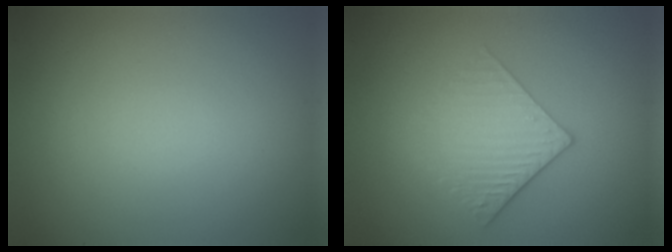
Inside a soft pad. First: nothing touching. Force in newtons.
{"total": 3.0, "press": 2.6, "slide": 1.4}